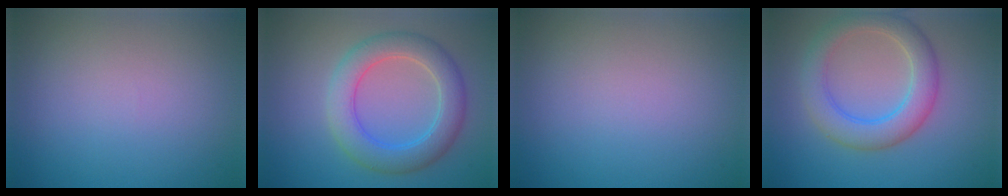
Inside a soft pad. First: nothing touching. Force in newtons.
{"total": 5.3, "press": 5.3, "slide": 0.1}
{"total": 0.0}
{"total": 4.9, "press": 4.9, "slide": 0.2}